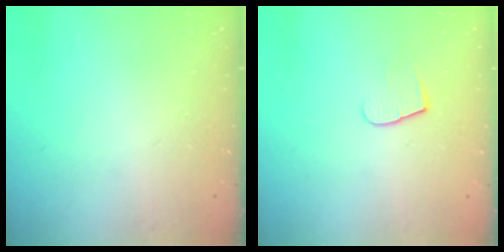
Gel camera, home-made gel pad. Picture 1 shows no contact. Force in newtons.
{"total": 5.7, "press": 5.7, "slide": 0.5}